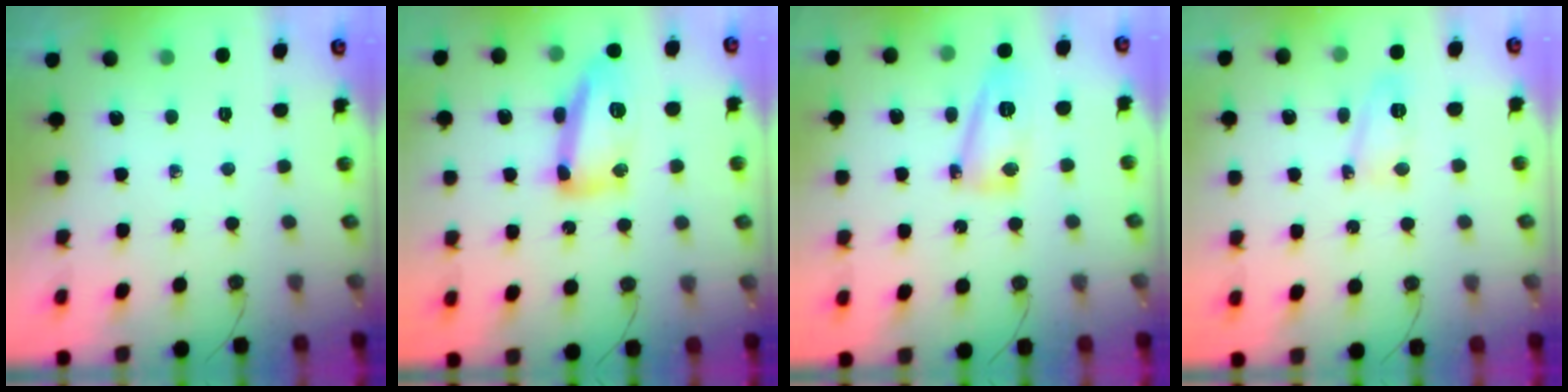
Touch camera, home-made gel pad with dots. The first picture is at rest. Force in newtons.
{"total": 14.0, "press": 13.9, "slide": 1.1}
{"total": 10.5, "press": 10.5, "slide": 0.8}
{"total": 9.2, "press": 6.1, "slide": 6.8}